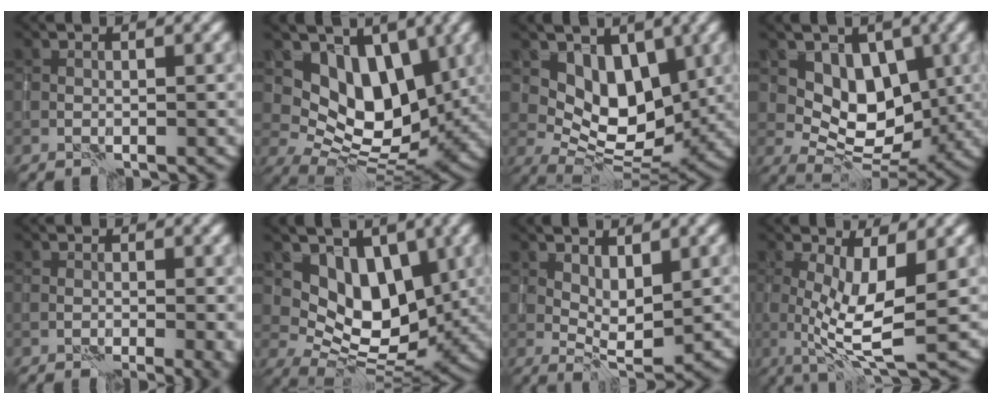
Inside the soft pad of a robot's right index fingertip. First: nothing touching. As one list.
[{"total": 8.5, "force": [2.8, 5.4, 5.9], "torque": [-0.095, -0.020, 0.042]}, {"total": 6.5, "force": [2.3, 3.9, 4.7], "torque": [-0.074, -0.018, 0.036]}, {"total": 5.7, "force": [1.7, 3.8, 3.8], "torque": [-0.054, -0.013, 0.028]}, {"total": 2.6, "force": [-0.6, 0.8, 2.4], "torque": [-0.023, -0.001, -0.009]}, {"total": 7.3, "force": [2.4, 4.5, 5.2], "torque": [-0.080, -0.019, 0.035]}, {"total": 3.3, "force": [1.5, 1.1, 2.7], "torque": [-0.046, -0.003, 0.030]}, {"total": 6.2, "force": [0.6, 1.3, 6.1], "torque": [-0.110, -0.005, 0.013]}]